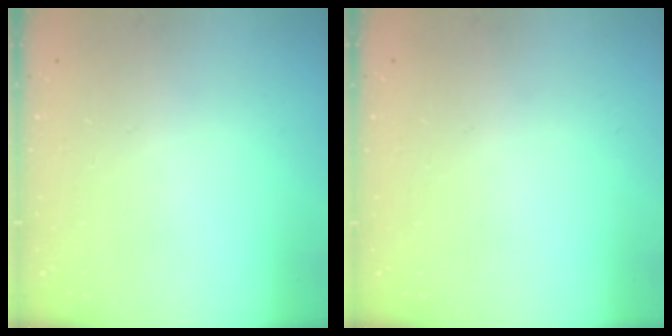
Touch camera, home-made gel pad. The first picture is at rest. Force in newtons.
{"total": 0.0}